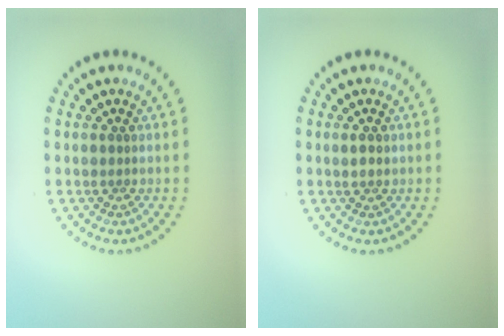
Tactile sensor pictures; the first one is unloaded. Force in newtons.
{"total": 1.0, "press": 0.9, "slide": 0.5}